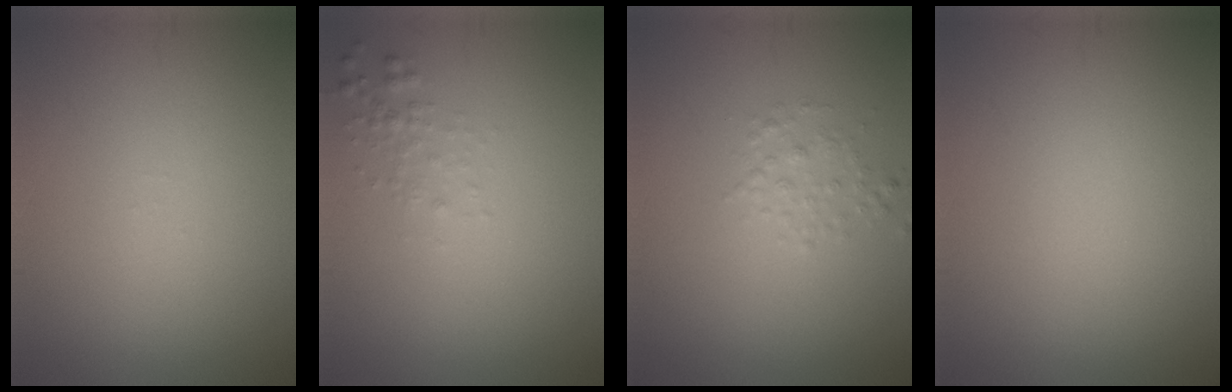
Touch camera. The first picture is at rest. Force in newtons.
{"total": 1.1, "press": 1.1, "slide": 0.1}
{"total": 1.5, "press": 1.5, "slide": 0.0}
{"total": 0.0}